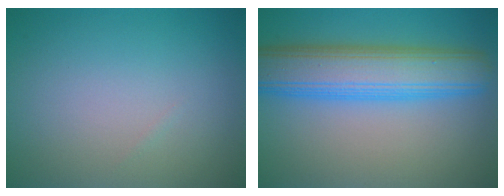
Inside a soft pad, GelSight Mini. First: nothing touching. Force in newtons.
{"total": 8.3, "press": 8.3, "slide": 0.2}